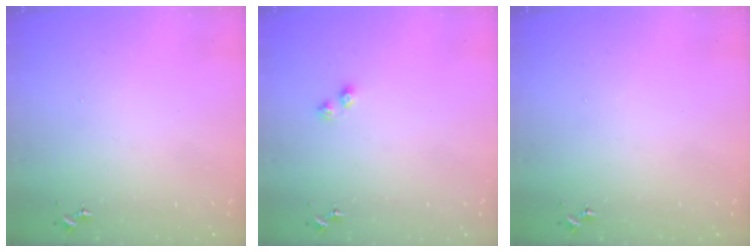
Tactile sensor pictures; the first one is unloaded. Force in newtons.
{"total": 3.8, "press": 3.7, "slide": 0.7}
{"total": 0.0}